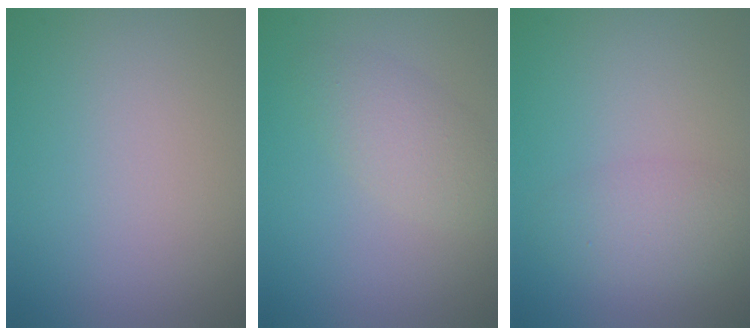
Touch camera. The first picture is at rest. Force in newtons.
{"total": 2.7, "press": 2.7, "slide": 0.1}
{"total": 1.8, "press": 1.8, "slide": 0.2}